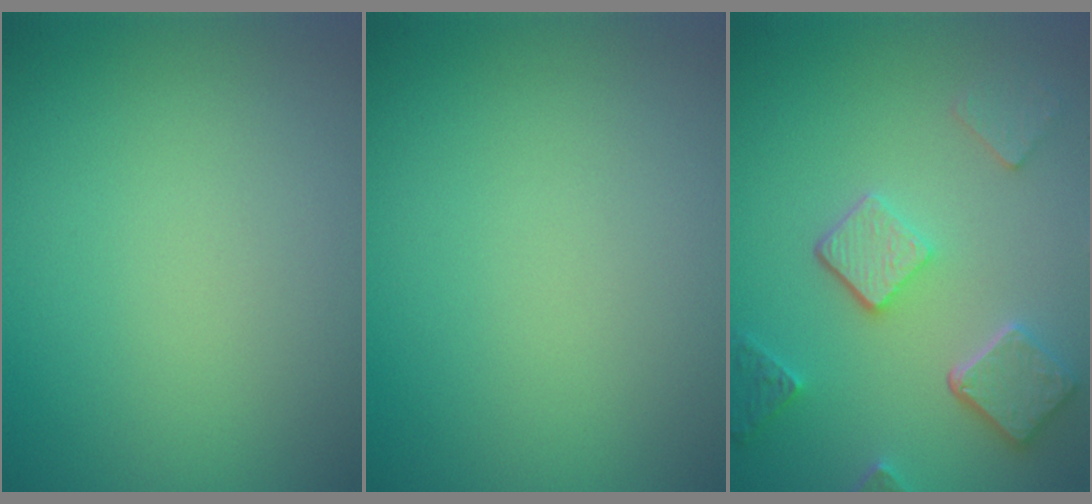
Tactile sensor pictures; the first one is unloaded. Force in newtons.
{"total": 0.0}
{"total": 4.9, "press": 3.8, "slide": 3.0}